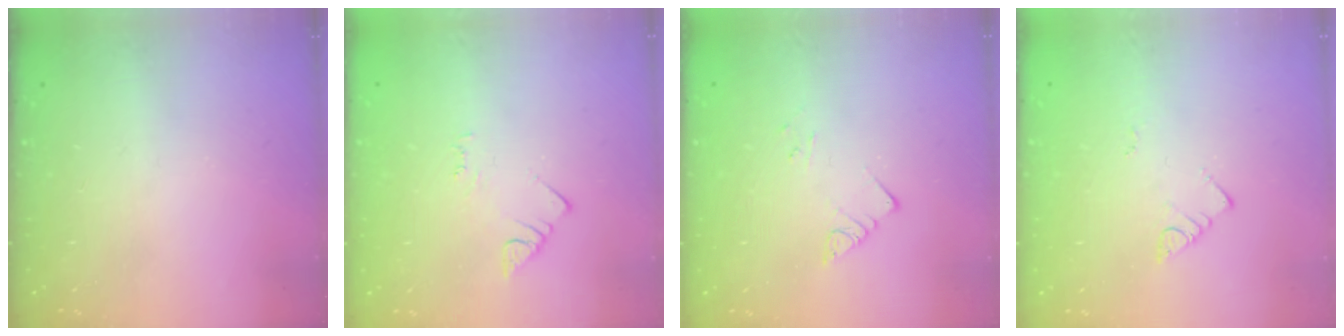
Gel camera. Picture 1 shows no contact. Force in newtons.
{"total": 2.5, "press": 2.5, "slide": 0.4}
{"total": 2.9, "press": 2.9, "slide": 0.4}
{"total": 2.7, "press": 2.7, "slide": 0.6}